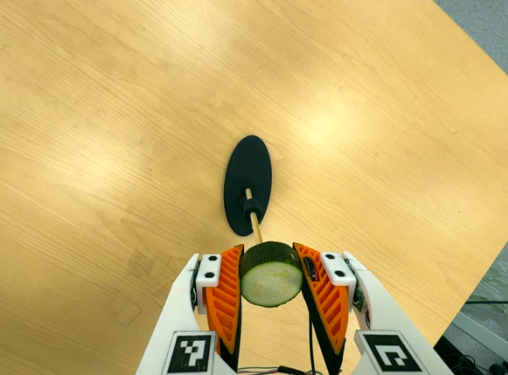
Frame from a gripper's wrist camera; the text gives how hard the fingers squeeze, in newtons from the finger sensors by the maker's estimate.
{"total": 11.3, "left": 11.4, "right": 11.3}